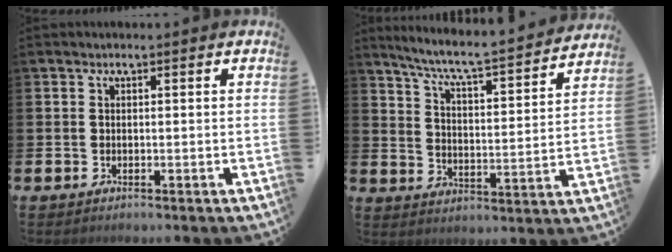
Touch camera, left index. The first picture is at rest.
{"total": 6.9, "force": [6.3, 0.2, 2.7], "torque": [-0.081, -0.052, 0.103]}